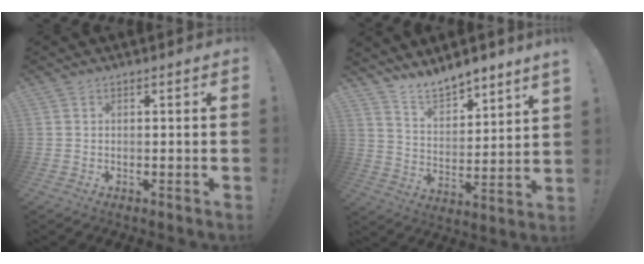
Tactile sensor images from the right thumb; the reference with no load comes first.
{"total": 8.6, "force": [8.4, 1.1, 0.9], "torque": [-0.026, -0.079, 0.158]}